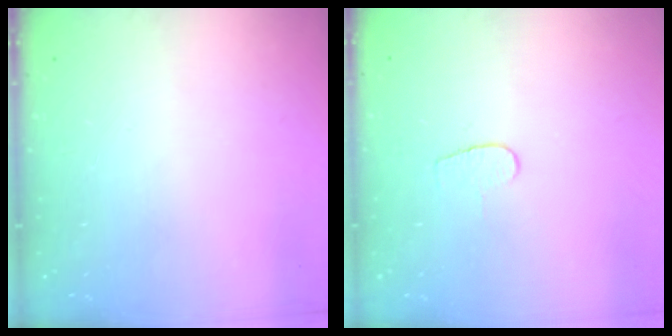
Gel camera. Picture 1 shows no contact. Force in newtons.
{"total": 3.7, "press": 3.7, "slide": 0.3}